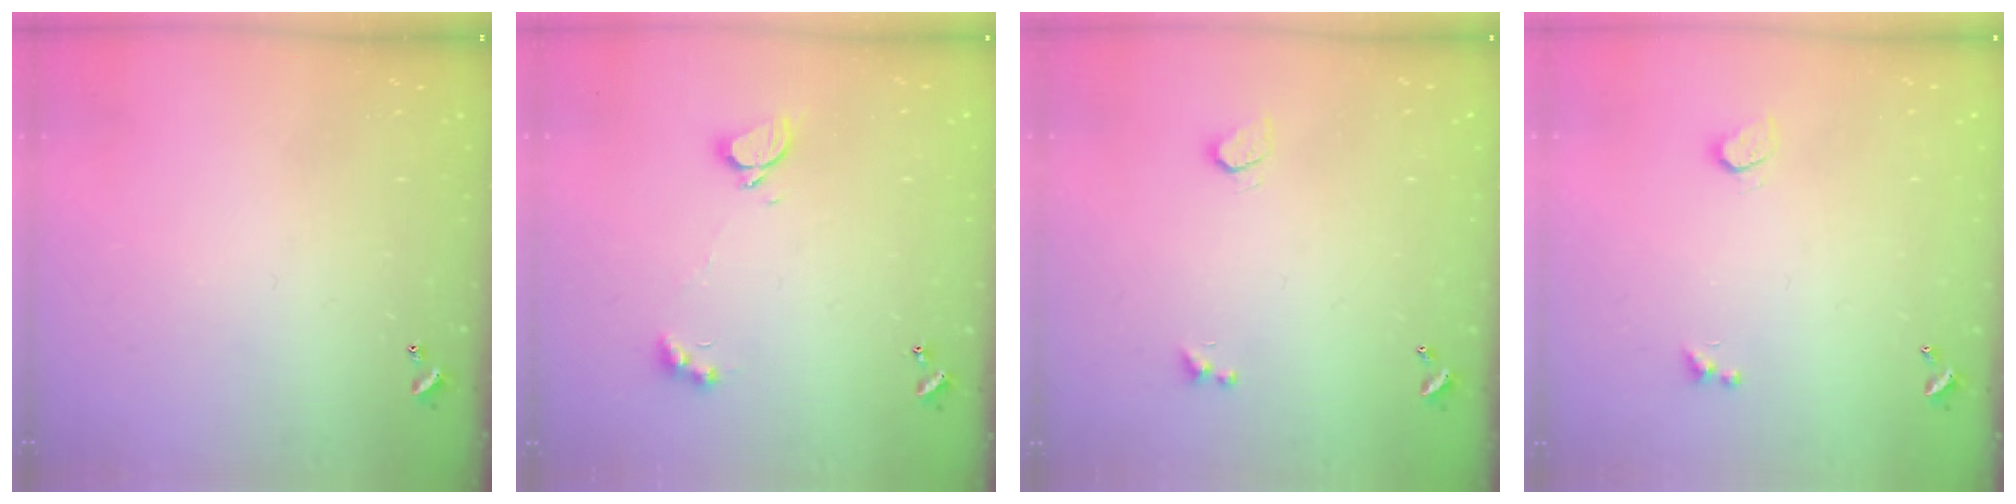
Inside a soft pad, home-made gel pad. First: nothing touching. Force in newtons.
{"total": 2.5, "press": 2.4, "slide": 0.5}
{"total": 0.9, "press": 0.8, "slide": 0.4}
{"total": 0.9, "press": 0.8, "slide": 0.4}